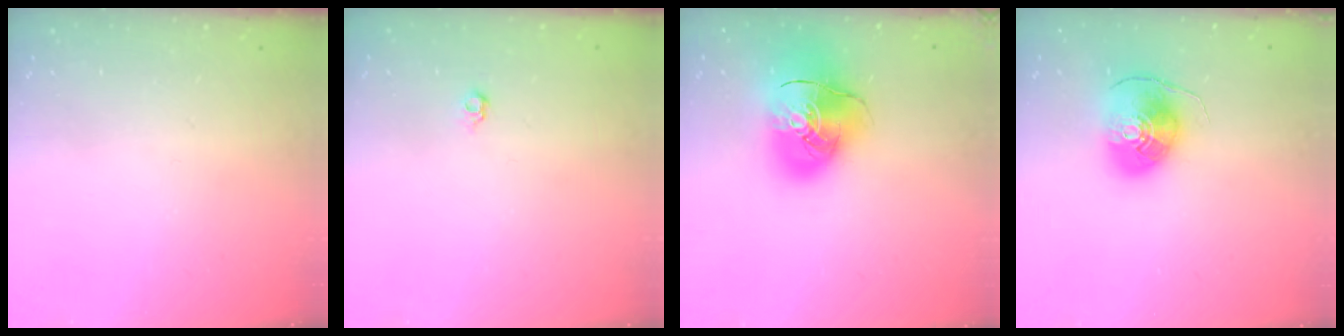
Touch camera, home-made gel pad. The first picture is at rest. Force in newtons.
{"total": 4.0, "press": 3.9, "slide": 0.7}
{"total": 18.1, "press": 17.9, "slide": 2.7}
{"total": 10.0, "press": 9.9, "slide": 1.4}